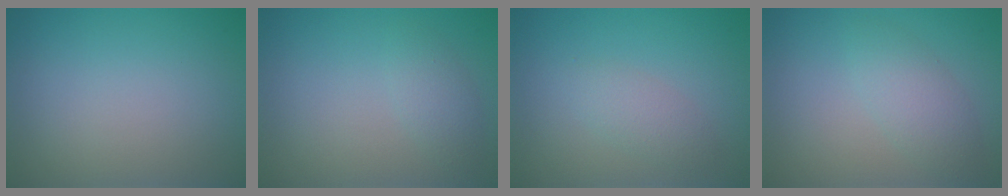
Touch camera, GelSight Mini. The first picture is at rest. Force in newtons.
{"total": 1.6, "press": 1.6, "slide": 0.1}
{"total": 1.9, "press": 1.9, "slide": 0.0}
{"total": 2.7, "press": 2.7, "slide": 0.0}